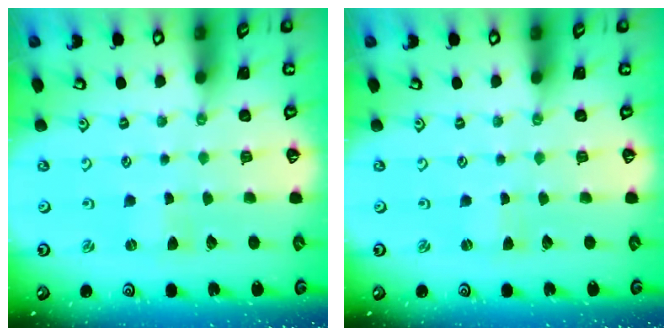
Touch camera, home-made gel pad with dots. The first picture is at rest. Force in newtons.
{"total": 0.0}